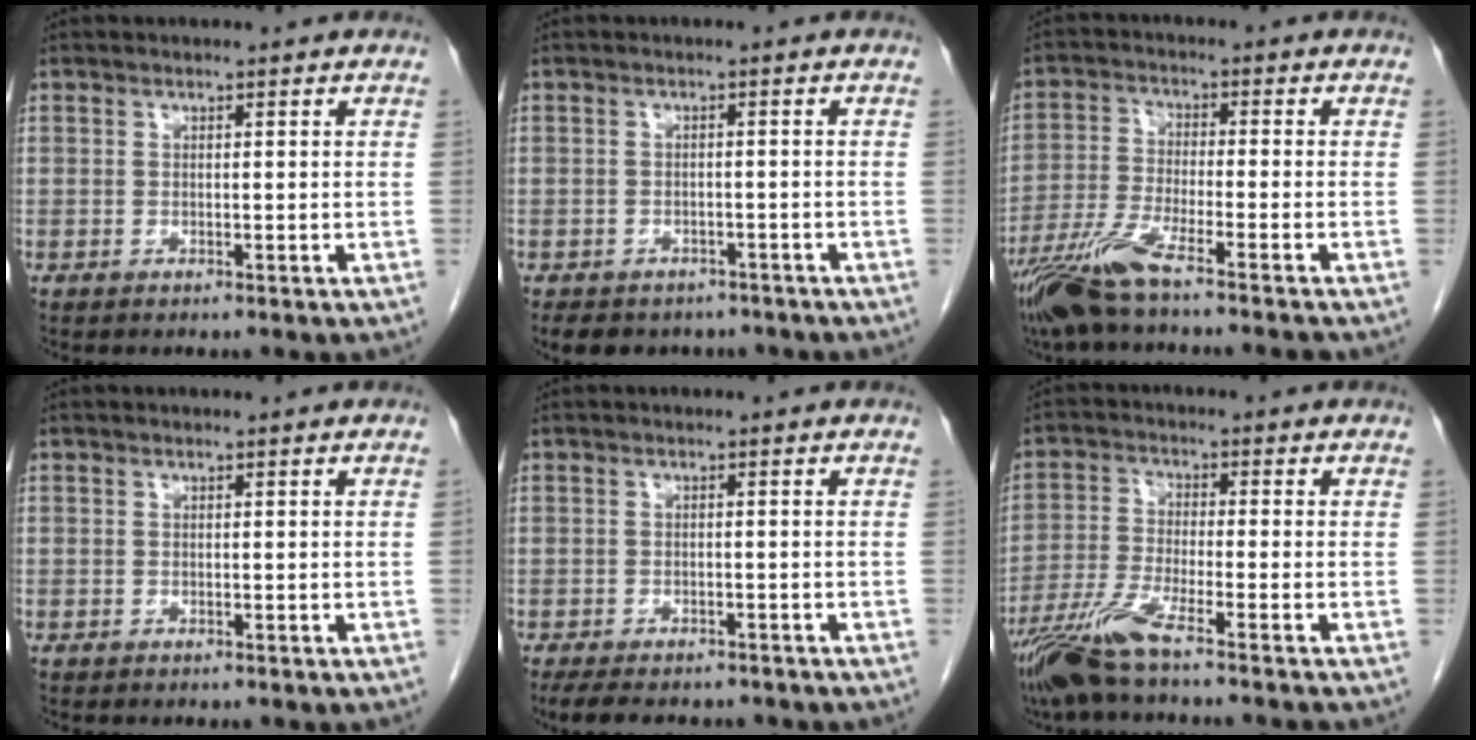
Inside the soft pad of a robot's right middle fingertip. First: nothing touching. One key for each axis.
{"total": 8.4, "fx": -6.6, "fy": 4.7, "fz": 2.2, "tx": -0.030, "ty": 0.003, "tz": -0.078}
{"total": 9.6, "fx": -7.4, "fy": -0.4, "fz": 6.2, "tx": -0.118, "ty": -0.030, "tz": -0.137}
{"total": 0.0}
{"total": 9.7, "fx": -8.1, "fy": 3.5, "fz": 4.0, "tx": -0.069, "ty": -0.003, "tz": -0.107}
{"total": 8.2, "fx": -6.2, "fy": -0.6, "fz": 5.3, "tx": -0.109, "ty": -0.028, "tz": -0.124}